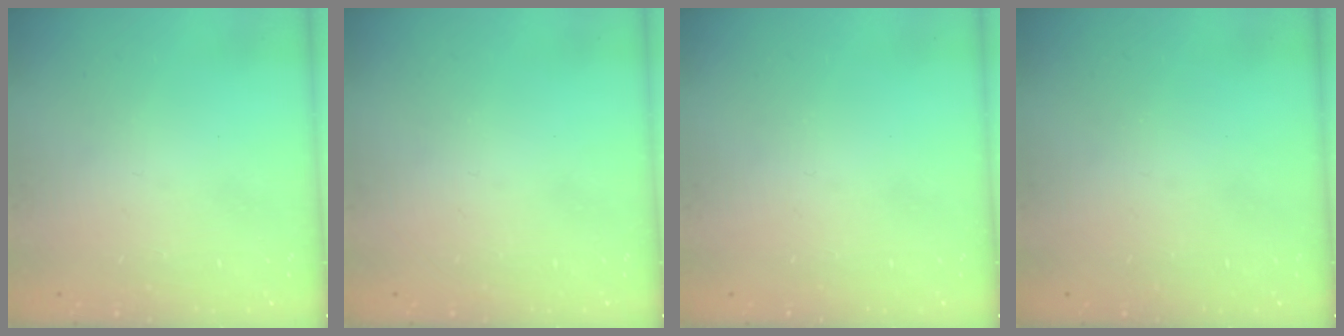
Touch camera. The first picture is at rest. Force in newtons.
{"total": 0.0}
{"total": 0.0}
{"total": 0.0}